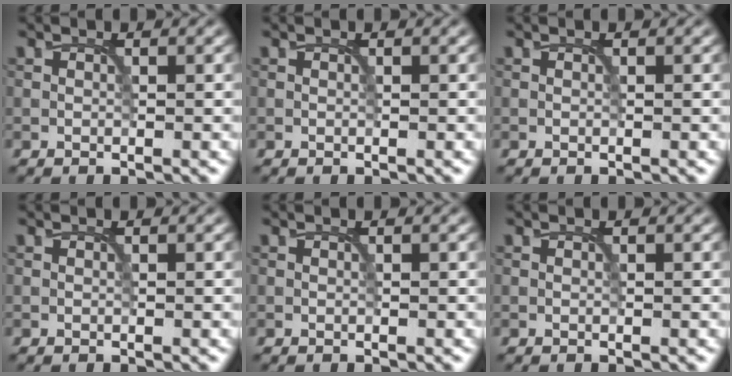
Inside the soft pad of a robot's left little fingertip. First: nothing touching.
{"total": 0.0}
{"total": 0.0}
{"total": 0.0}
{"total": 0.0}
{"total": 0.0}